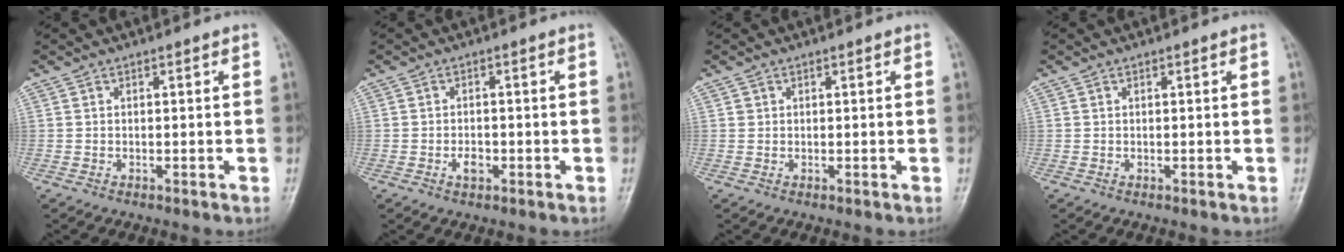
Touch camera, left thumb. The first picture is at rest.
{"total": 2.4, "force": [-0.9, 1.5, 1.6], "torque": [-0.022, 0.005, -0.015]}
{"total": 0.7, "force": [0.2, 0.7, 0.1], "torque": [0.005, 0.001, 0.003]}
{"total": 0.0}